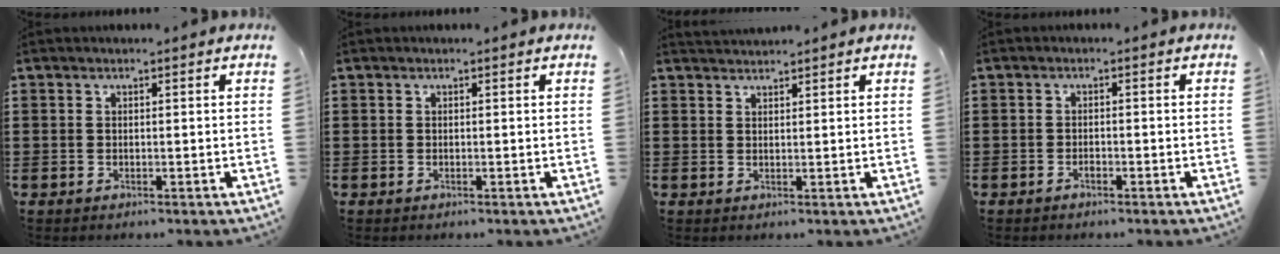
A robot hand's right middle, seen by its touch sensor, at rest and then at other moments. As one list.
[{"total": 0.0}, {"total": 1.5, "force": [1.5, 0.0, -0.1], "torque": [-0.003, 0.001, 0.031]}, {"total": 1.2, "force": [-0.9, 0.4, 0.5], "torque": [-0.015, -0.001, -0.019]}]